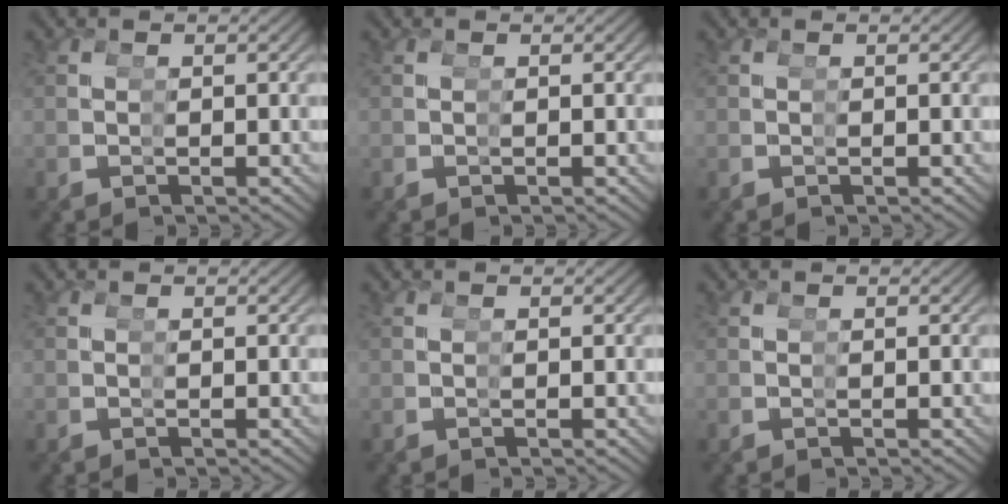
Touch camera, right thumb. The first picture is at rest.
{"total": 0.0}
{"total": 0.0}
{"total": 0.0}
{"total": 0.0}
{"total": 0.0}